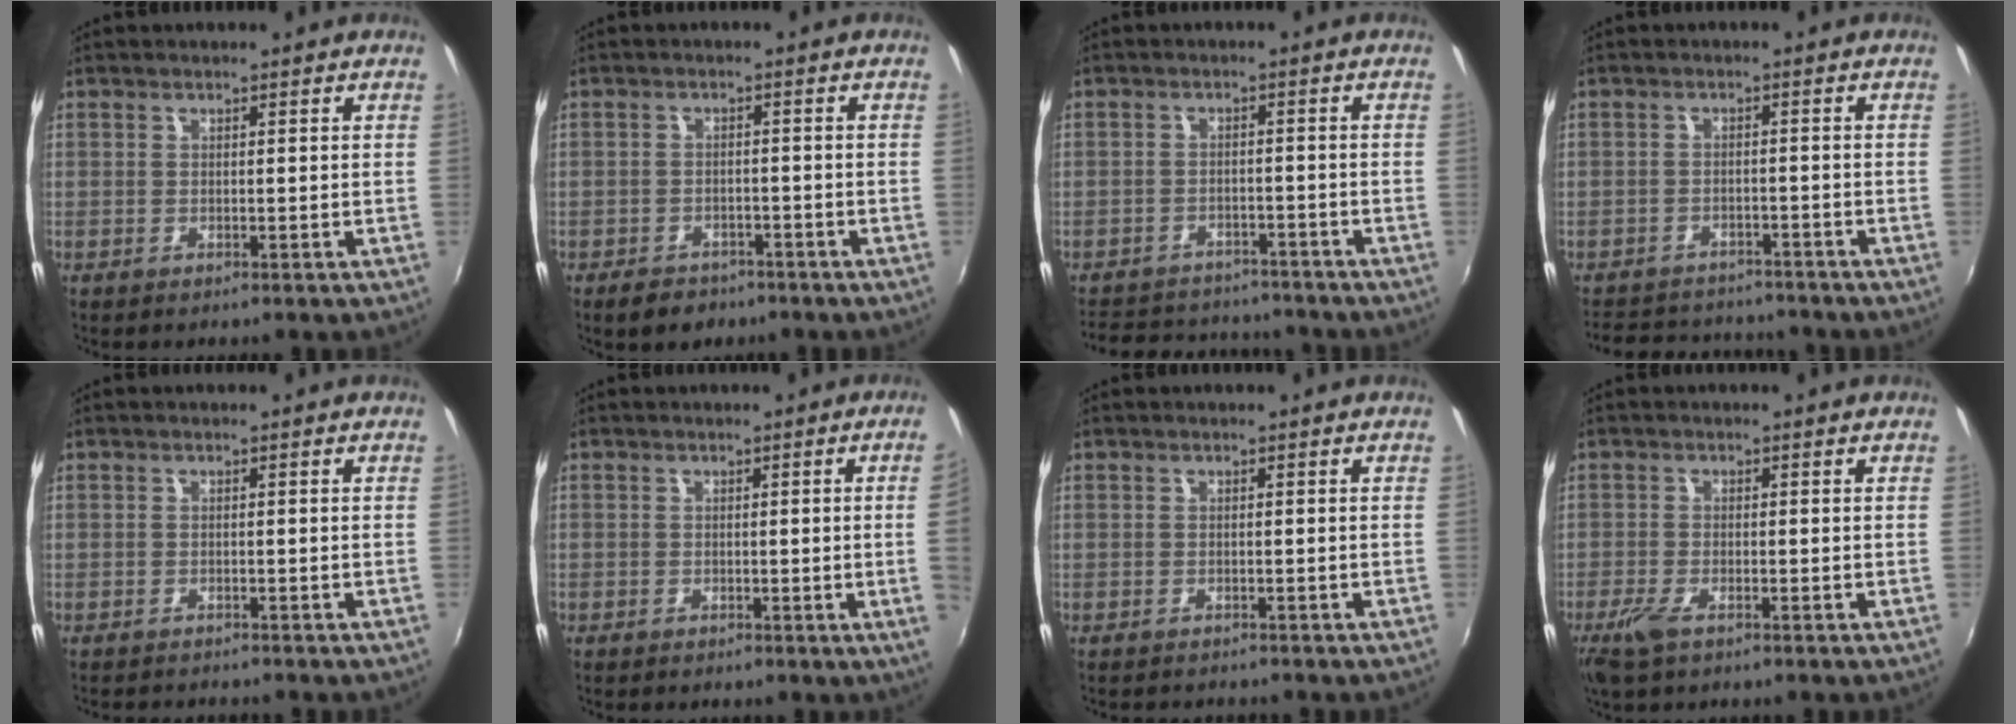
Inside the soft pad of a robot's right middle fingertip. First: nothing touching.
{"total": 5.0, "force": [-3.6, 3.0, 1.7], "torque": [-0.048, -0.002, -0.051]}
{"total": 12.0, "force": [-10.4, 5.1, 3.2], "torque": [-0.086, 0.029, -0.143]}
{"total": 10.2, "force": [-8.9, 4.3, 2.5], "torque": [-0.069, 0.024, -0.127]}
{"total": 2.8, "force": [-2.7, 0.4, 0.6], "torque": [-0.022, -0.013, -0.045]}
{"total": 3.2, "force": [-0.1, -1.7, 2.8], "torque": [-0.049, -0.011, 0.005]}
{"total": 2.1, "force": [-2.0, 0.5, 0.4], "torque": [-0.015, -0.012, -0.033]}
{"total": 4.0, "force": [-2.6, 1.3, 2.7], "torque": [-0.070, -0.009, -0.052]}